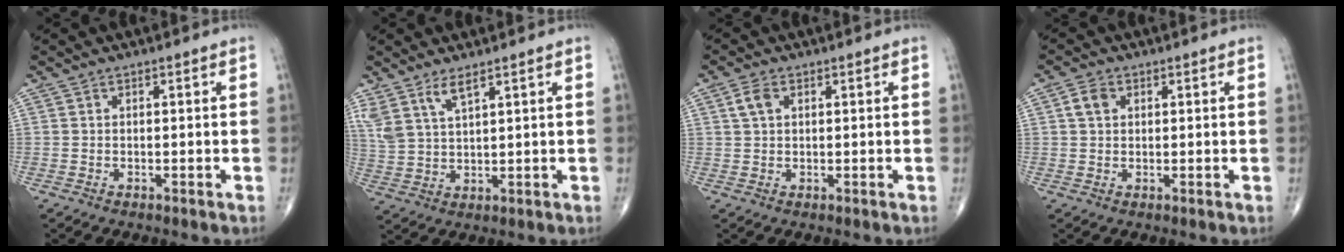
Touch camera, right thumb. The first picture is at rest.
{"total": 5.9, "force": [4.1, 1.6, 4.0], "torque": [-0.087, -0.017, 0.091]}
{"total": 3.0, "force": [1.1, 1.9, 2.1], "torque": [-0.041, 0.005, 0.022]}
{"total": 3.1, "force": [1.0, 2.3, 1.9], "torque": [-0.031, 0.004, 0.018]}